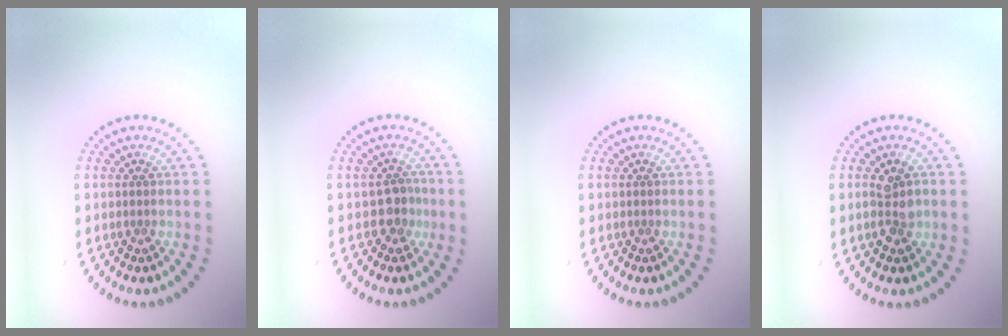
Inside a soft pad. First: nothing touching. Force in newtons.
{"total": 1.9, "press": 1.6, "slide": 1.1}
{"total": 0.0}
{"total": 2.4, "press": 2.4, "slide": 0.1}